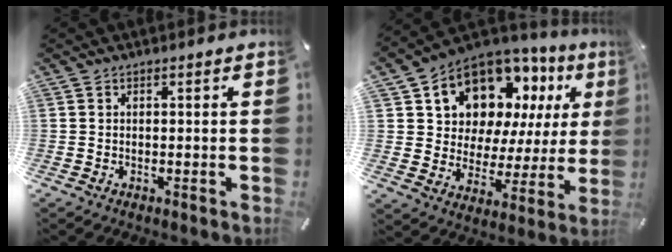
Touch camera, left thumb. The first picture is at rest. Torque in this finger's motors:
{"motor_torque": [1.51, 0.66, 2.08, -0.69, 0.20]}